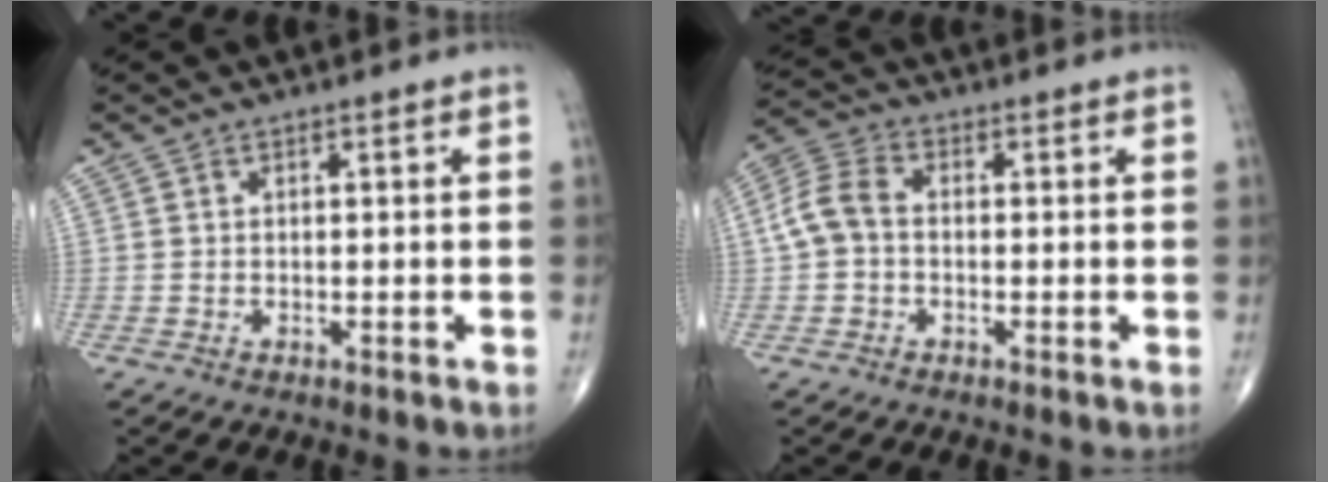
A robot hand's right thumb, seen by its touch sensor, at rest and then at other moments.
{"total": 6.2, "force": [-0.4, 4.4, 4.3], "torque": [-0.086, 0.020, -0.019]}